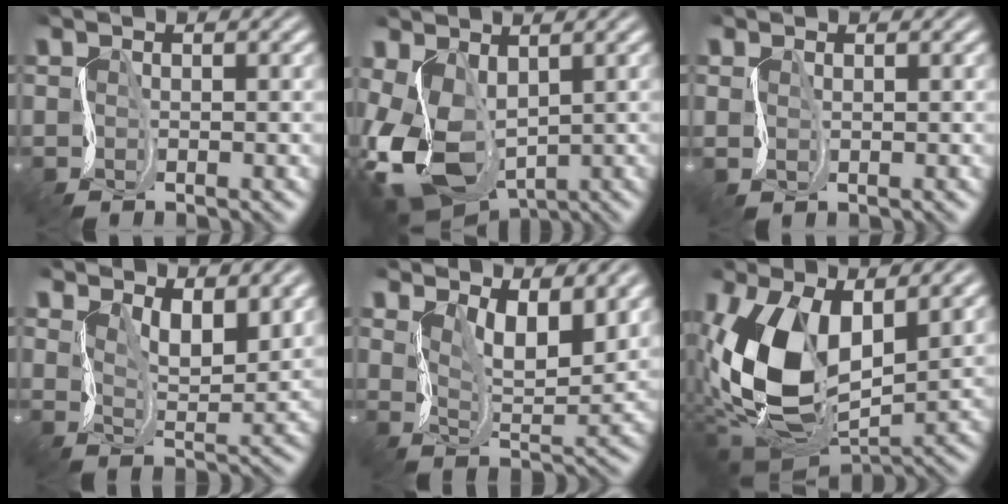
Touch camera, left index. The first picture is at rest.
{"total": 10.1, "force": [-1.3, 6.5, 7.6], "torque": [-0.174, -0.031, -0.014]}
{"total": 0.0}
{"total": 4.6, "force": [2.1, 2.1, 3.5], "torque": [-0.068, -0.017, 0.035]}
{"total": 6.3, "force": [2.7, 2.8, 5.0], "torque": [-0.078, -0.012, 0.038]}
{"total": 11.5, "force": [1.0, 6.8, 9.2], "torque": [-0.195, -0.018, 0.008]}